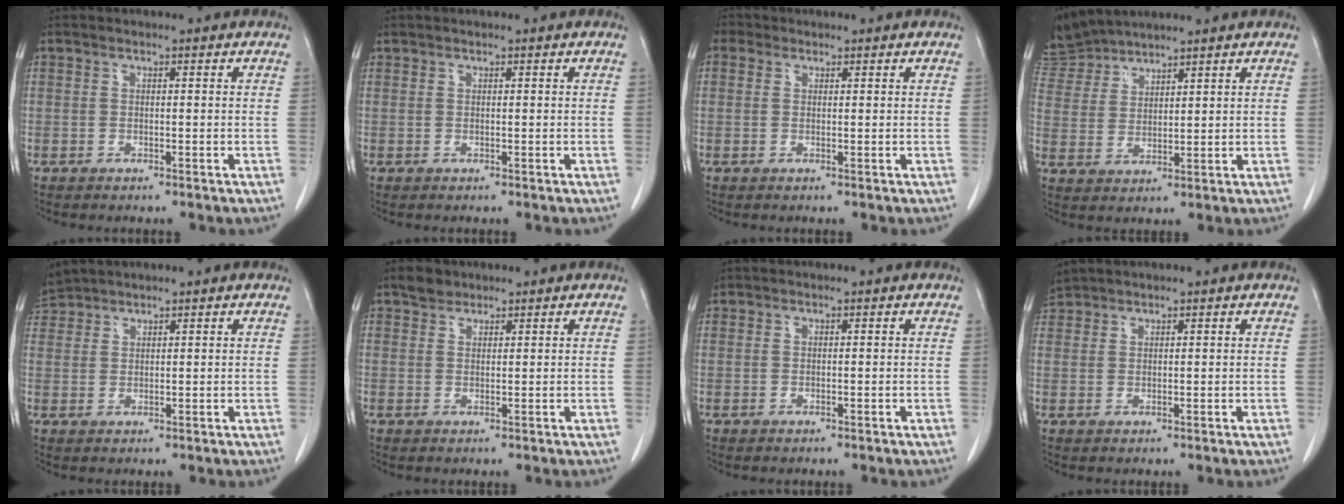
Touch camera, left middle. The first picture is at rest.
{"total": 0.0}
{"total": 1.9, "force": [0.9, 1.6, 0.5], "torque": [-0.008, 0.009, 0.012]}
{"total": 7.1, "force": [7.0, 0.9, 0.1], "torque": [-0.014, 0.011, 0.151]}
{"total": 3.7, "force": [3.6, 0.7, -0.1], "torque": [-0.008, 0.021, 0.075]}
{"total": 2.2, "force": [1.8, 1.2, 0.3], "torque": [-0.009, 0.005, 0.031]}
{"total": 0.7, "force": [0.6, 0.4, -0.1], "torque": [-0.002, 0.005, 0.011]}
{"total": 2.8, "force": [2.7, 0.6, -0.1], "torque": [-0.005, 0.019, 0.056]}